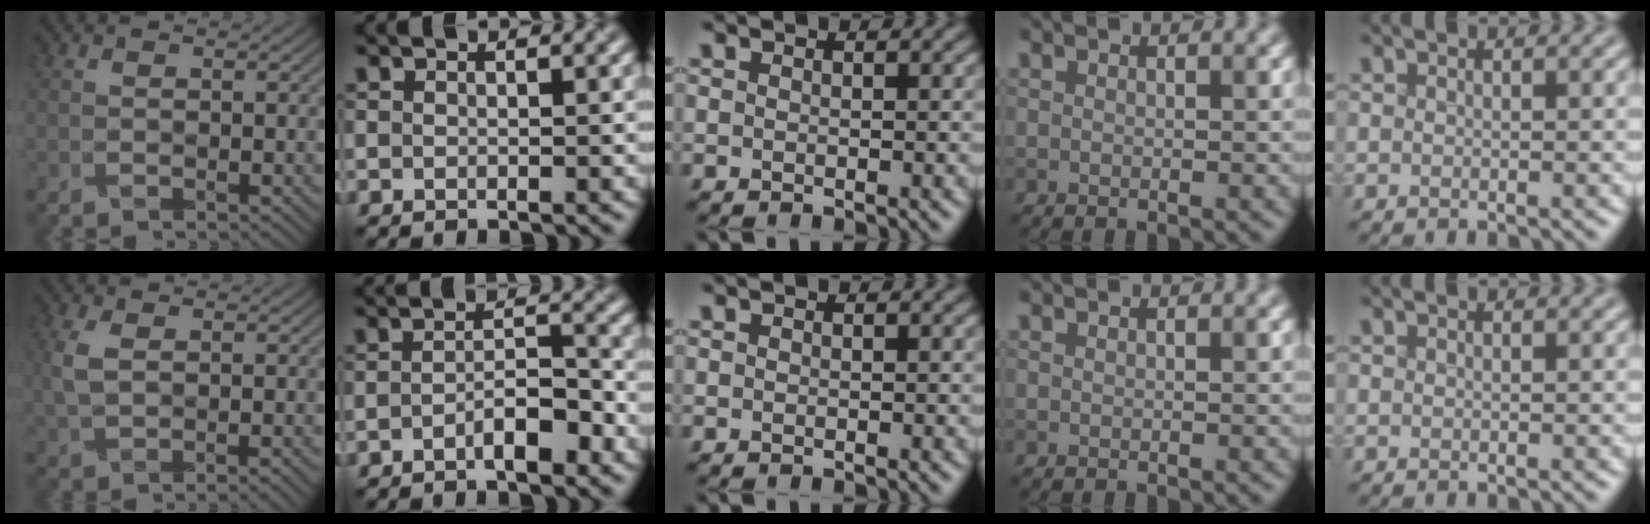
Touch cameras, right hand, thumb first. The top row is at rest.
{"thumb": {"total": 5.1, "force": [-0.3, 3.0, 4.0], "torque": [-0.104, -0.001, -0.009]}, "index": {"total": 3.3, "force": [-1.6, 0.9, 2.7], "torque": [-0.046, 0.012, -0.028]}}